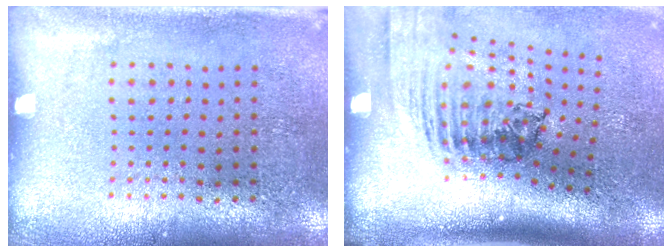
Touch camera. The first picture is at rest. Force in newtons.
{"total": 2.5, "press": 1.8, "slide": 1.8}